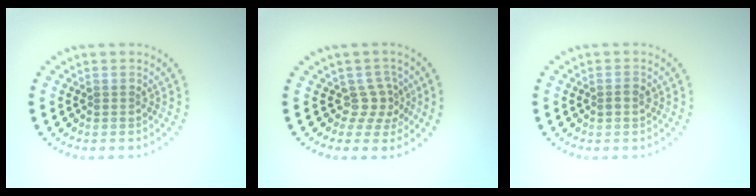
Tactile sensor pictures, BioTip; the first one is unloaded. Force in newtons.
{"total": 2.4, "press": 1.6, "slide": 1.8}
{"total": 0.9, "press": 0.9, "slide": 0.1}